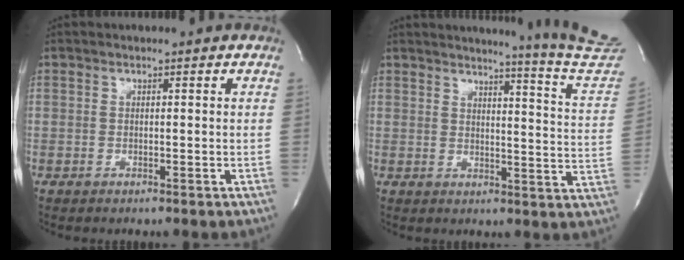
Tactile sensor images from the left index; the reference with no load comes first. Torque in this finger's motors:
{"motor_torque": [0.39, -0.58, 0.20, 0.07]}